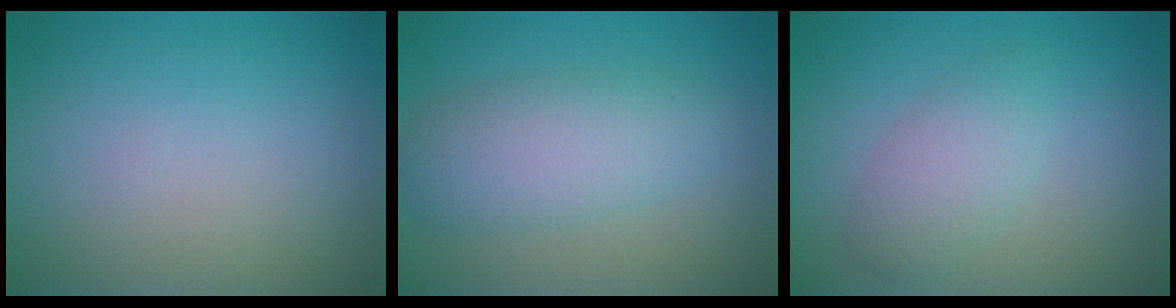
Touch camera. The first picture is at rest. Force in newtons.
{"total": 4.8, "press": 4.8, "slide": 0.2}
{"total": 2.9, "press": 2.9, "slide": 0.2}